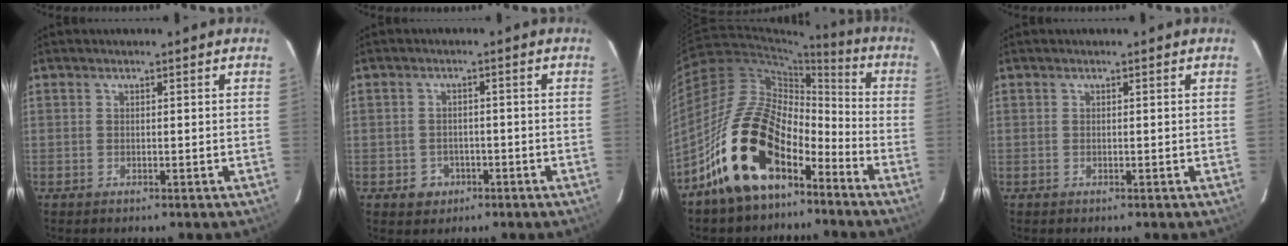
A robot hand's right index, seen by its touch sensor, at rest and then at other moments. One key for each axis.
{"total": 3.8, "fx": -1.6, "fy": 3.4, "fz": 0.6, "tx": -0.022, "ty": 0.008, "tz": -0.018}
{"total": 19.4, "fx": -11.7, "fy": 9.8, "fz": 11.9, "tx": -0.224, "ty": 0.014, "tz": -0.210}
{"total": 0.0}